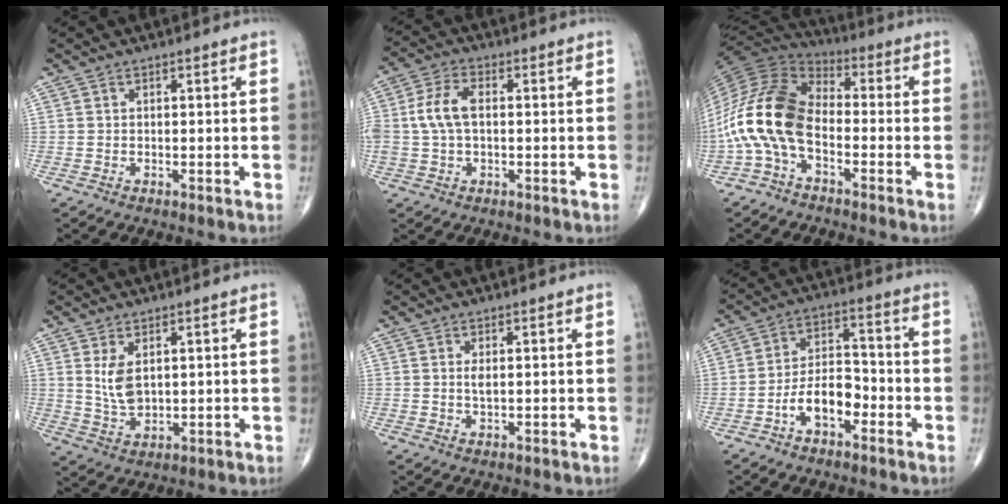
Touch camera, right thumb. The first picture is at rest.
{"total": 7.1, "force": [0.3, 4.2, 5.7], "torque": [-0.127, 0.017, 0.002]}
{"total": 15.6, "force": [-3.7, 8.9, 12.3], "torque": [-0.258, 0.052, -0.083]}
{"total": 5.3, "force": [1.6, 3.0, 4.2], "torque": [-0.073, -0.014, 0.041]}
{"total": 1.4, "force": [0.3, 0.5, 1.3], "torque": [-0.028, -0.003, 0.007]}
{"total": 8.5, "force": [-4.0, 4.6, 5.9], "torque": [-0.087, 0.040, -0.077]}